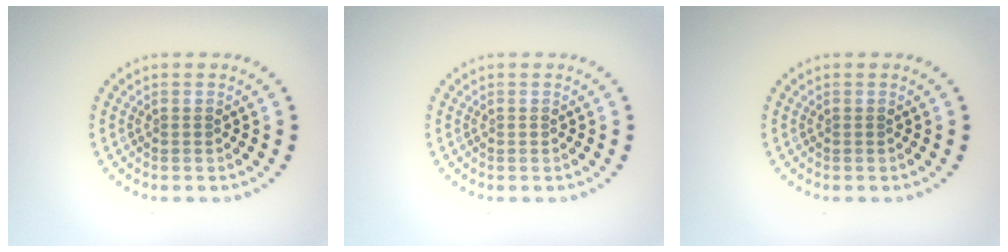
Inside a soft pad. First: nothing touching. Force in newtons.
{"total": 0.0}
{"total": 0.0}